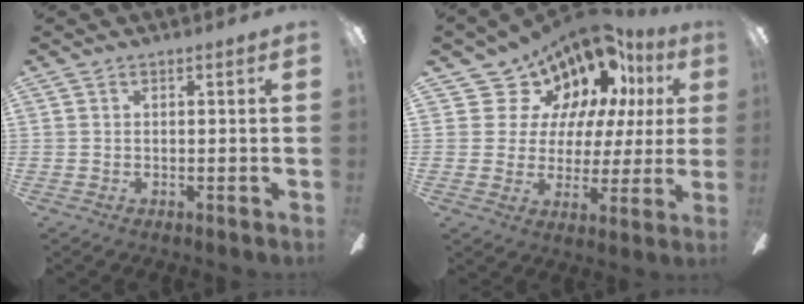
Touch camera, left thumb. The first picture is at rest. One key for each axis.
{"total": 13.3, "fx": 8.8, "fy": 9.4, "fz": 3.6, "tx": -0.084, "ty": -0.065, "tz": 0.169}